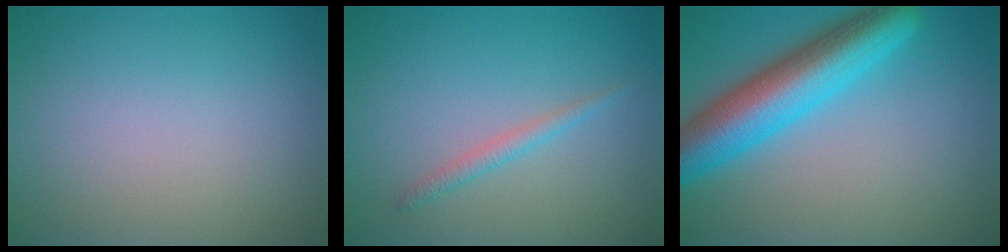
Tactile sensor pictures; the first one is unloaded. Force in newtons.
{"total": 1.3, "press": 1.3, "slide": 0.1}
{"total": 8.3, "press": 8.3, "slide": 0.2}